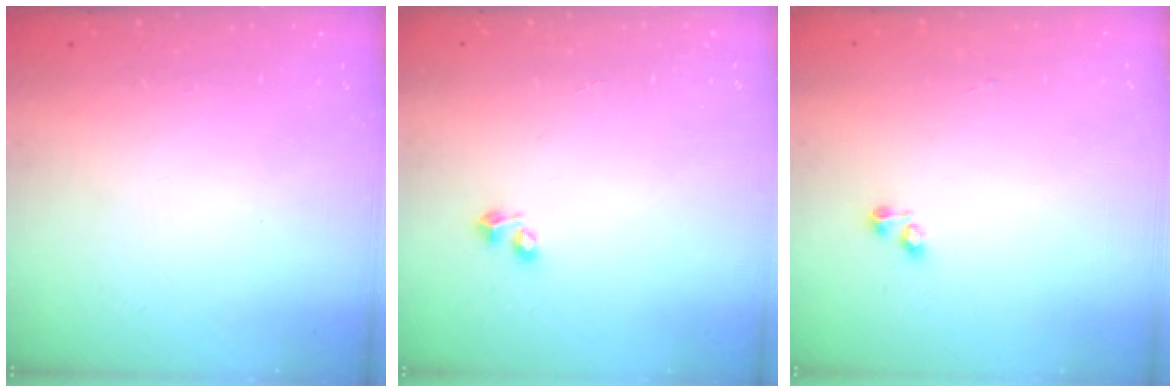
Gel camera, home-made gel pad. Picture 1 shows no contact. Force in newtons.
{"total": 1.7, "press": 1.6, "slide": 0.6}
{"total": 1.6, "press": 1.5, "slide": 0.4}